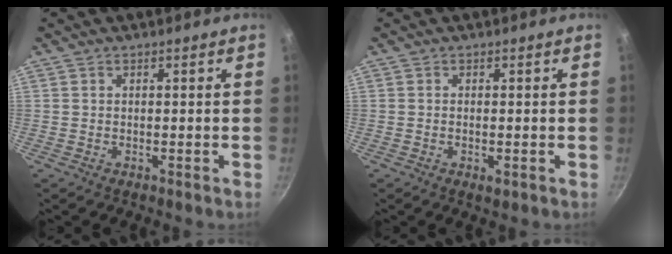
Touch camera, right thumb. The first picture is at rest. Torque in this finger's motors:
{"motor_torque": [-0.30, 0.04, -0.26, 0.18, 0.00]}